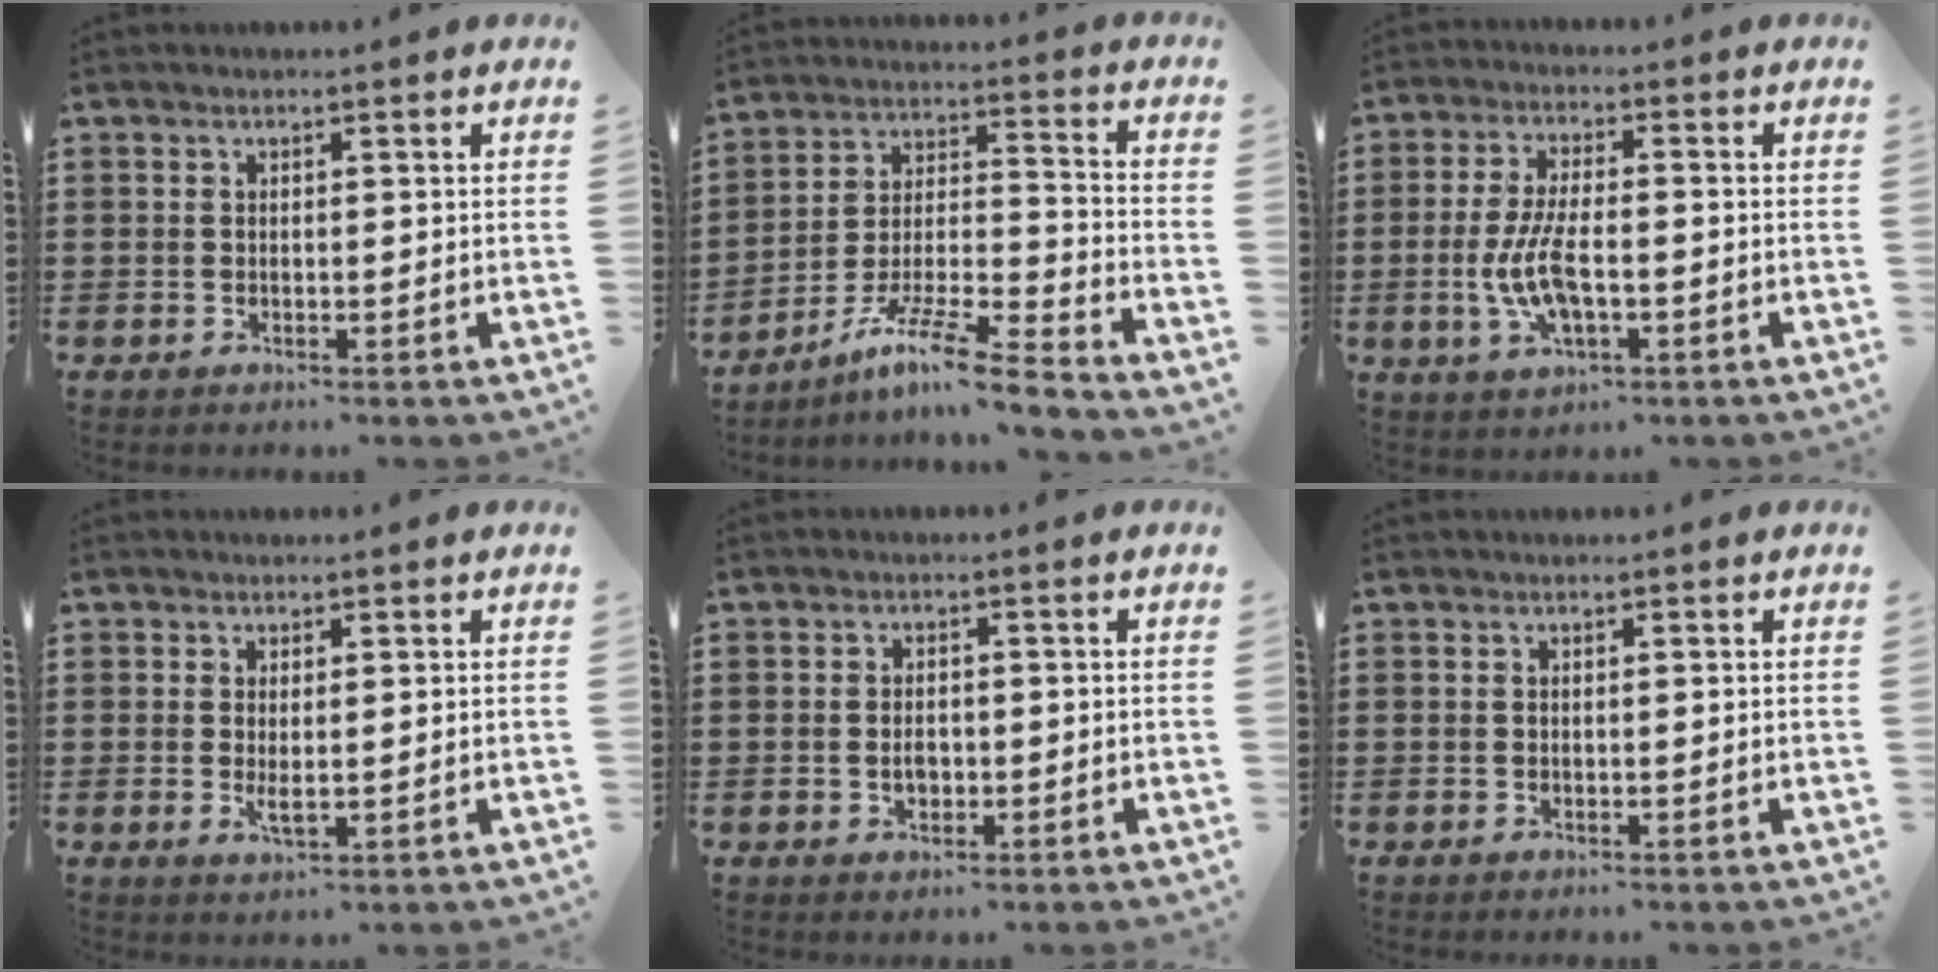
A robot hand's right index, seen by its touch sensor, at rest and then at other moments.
{"total": 11.0, "force": [-8.9, 0.6, 6.5], "torque": [-0.111, 0.014, -0.173]}
{"total": 7.8, "force": [-1.8, 3.0, 7.0], "torque": [-0.160, -0.008, -0.038]}
{"total": 2.1, "force": [0.1, 0.6, 2.0], "torque": [-0.037, -0.002, 0.003]}
{"total": 1.9, "force": [-0.4, 1.2, 1.4], "torque": [-0.019, 0.000, -0.009]}
{"total": 0.0}